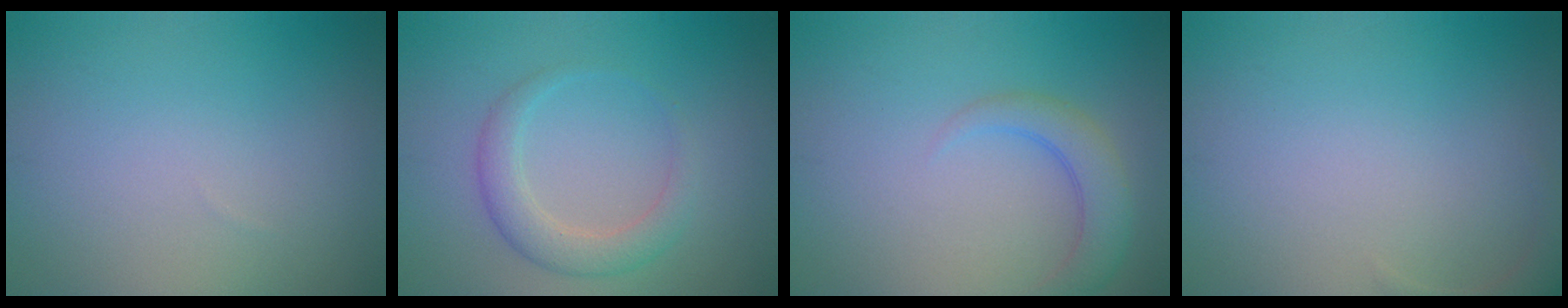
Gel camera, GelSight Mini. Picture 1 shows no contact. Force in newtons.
{"total": 2.9, "press": 2.9, "slide": 0.1}
{"total": 2.8, "press": 2.8, "slide": 0.3}
{"total": 1.7, "press": 1.7, "slide": 0.2}